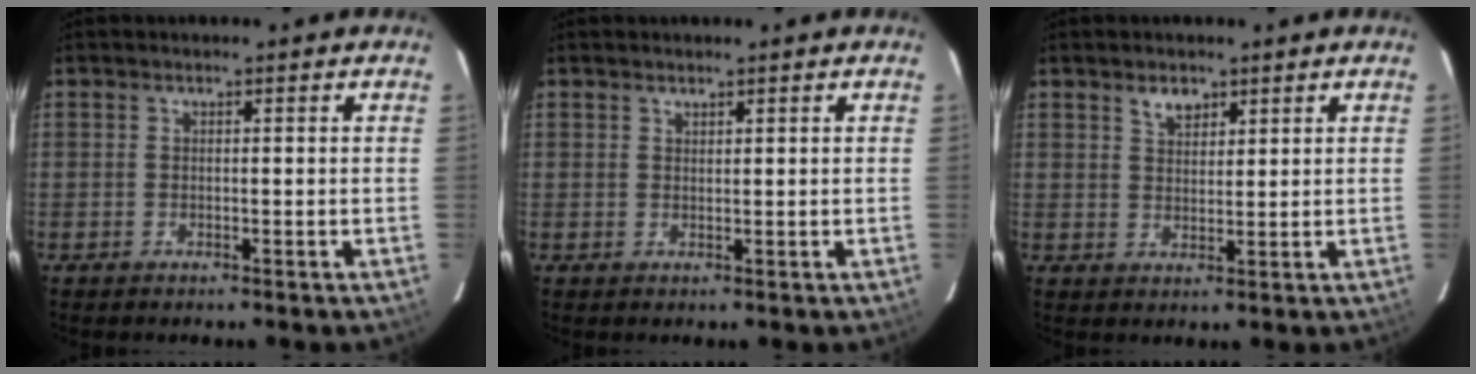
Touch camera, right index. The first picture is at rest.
{"total": 0.8, "force": [0.8, 0.2, 0.1], "torque": [-0.003, 0.001, 0.015]}
{"total": 3.3, "force": [2.2, 1.9, 1.6], "torque": [-0.022, 0.008, 0.041]}